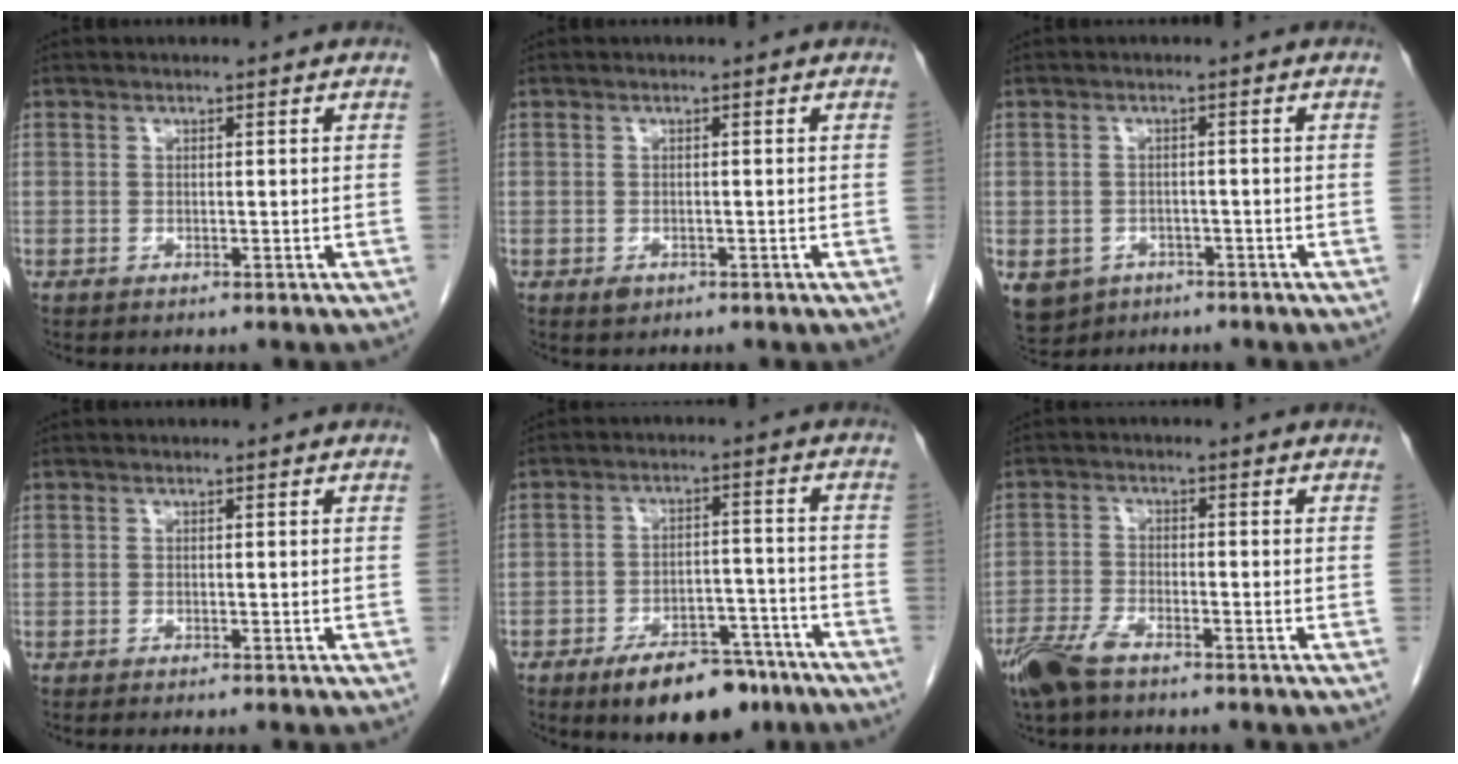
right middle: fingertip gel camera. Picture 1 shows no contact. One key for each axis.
{"total": 1.1, "fx": -0.6, "fy": 0.8, "fz": 0.6, "tx": -0.008, "ty": 0.001, "tz": -0.004}
{"total": 7.7, "fx": -4.3, "fy": 6.0, "fz": 2.2, "tx": -0.053, "ty": 0.002, "tz": -0.061}
{"total": 1.3, "fx": -1.1, "fy": -0.1, "fz": 0.6, "tx": -0.002, "ty": 0.002, "tz": -0.013}
{"total": 11.4, "fx": -8.2, "fy": 4.7, "fz": 6.4, "tx": -0.084, "ty": 0.007, "tz": -0.123}
{"total": 6.4, "fx": -4.9, "fy": 1.7, "fz": 3.7, "tx": -0.080, "ty": -0.012, "tz": -0.093}